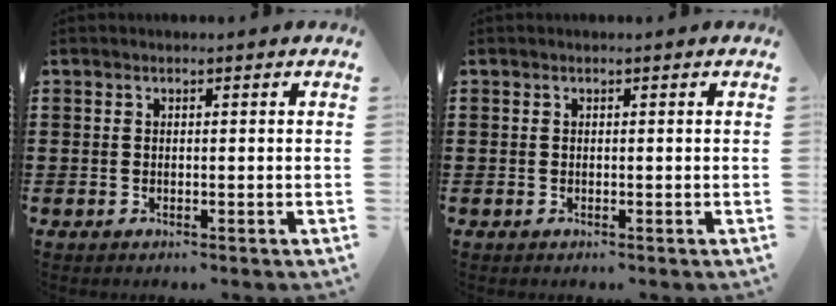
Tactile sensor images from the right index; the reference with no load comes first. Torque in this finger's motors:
{"motor_torque": [0.00, 0.00, 0.00, 0.00]}